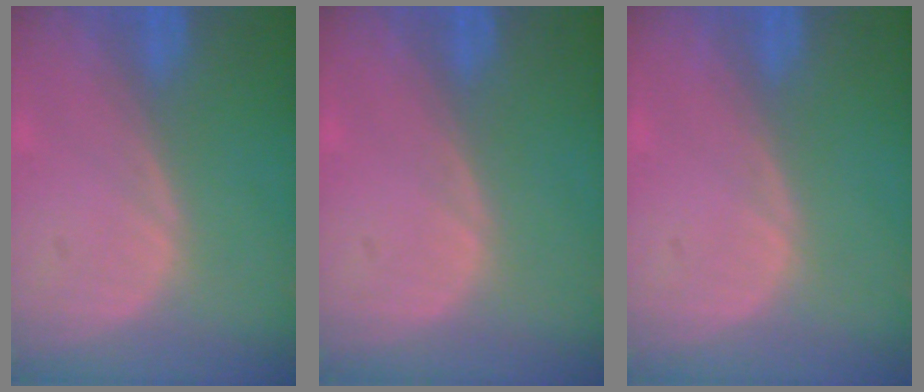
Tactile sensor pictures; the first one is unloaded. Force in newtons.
{"total": 0.0}
{"total": 0.0}